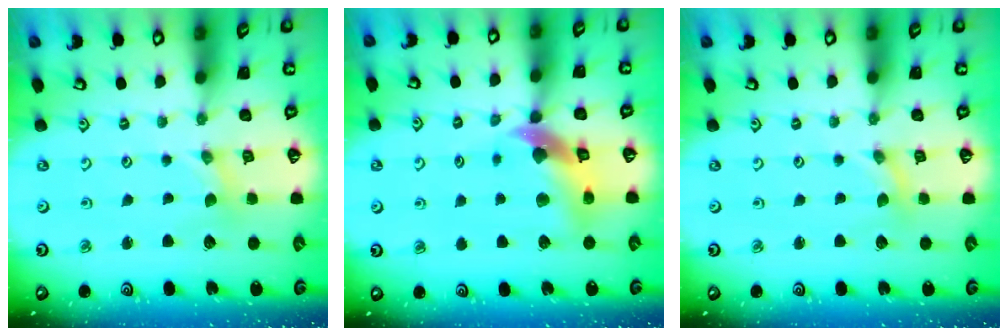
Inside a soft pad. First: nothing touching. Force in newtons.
{"total": 10.9, "press": 10.8, "slide": 1.5}
{"total": 0.0}